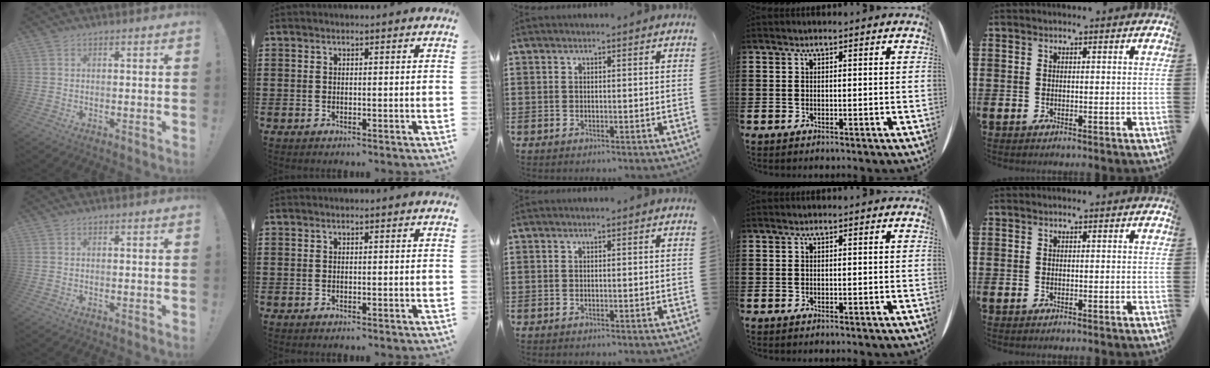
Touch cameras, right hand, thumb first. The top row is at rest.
{}